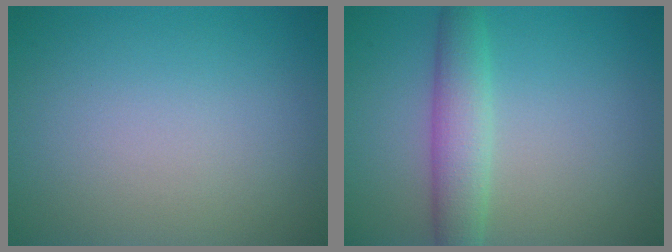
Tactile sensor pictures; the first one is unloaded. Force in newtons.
{"total": 3.7, "press": 3.7, "slide": 0.2}